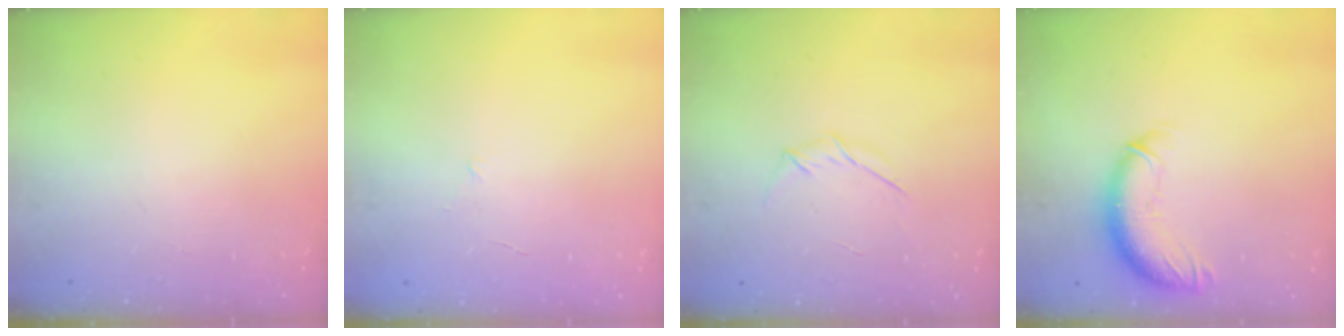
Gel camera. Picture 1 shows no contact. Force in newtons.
{"total": 3.6, "press": 3.5, "slide": 0.9}
{"total": 3.9, "press": 3.8, "slide": 0.9}
{"total": 11.5, "press": 11.2, "slide": 2.6}